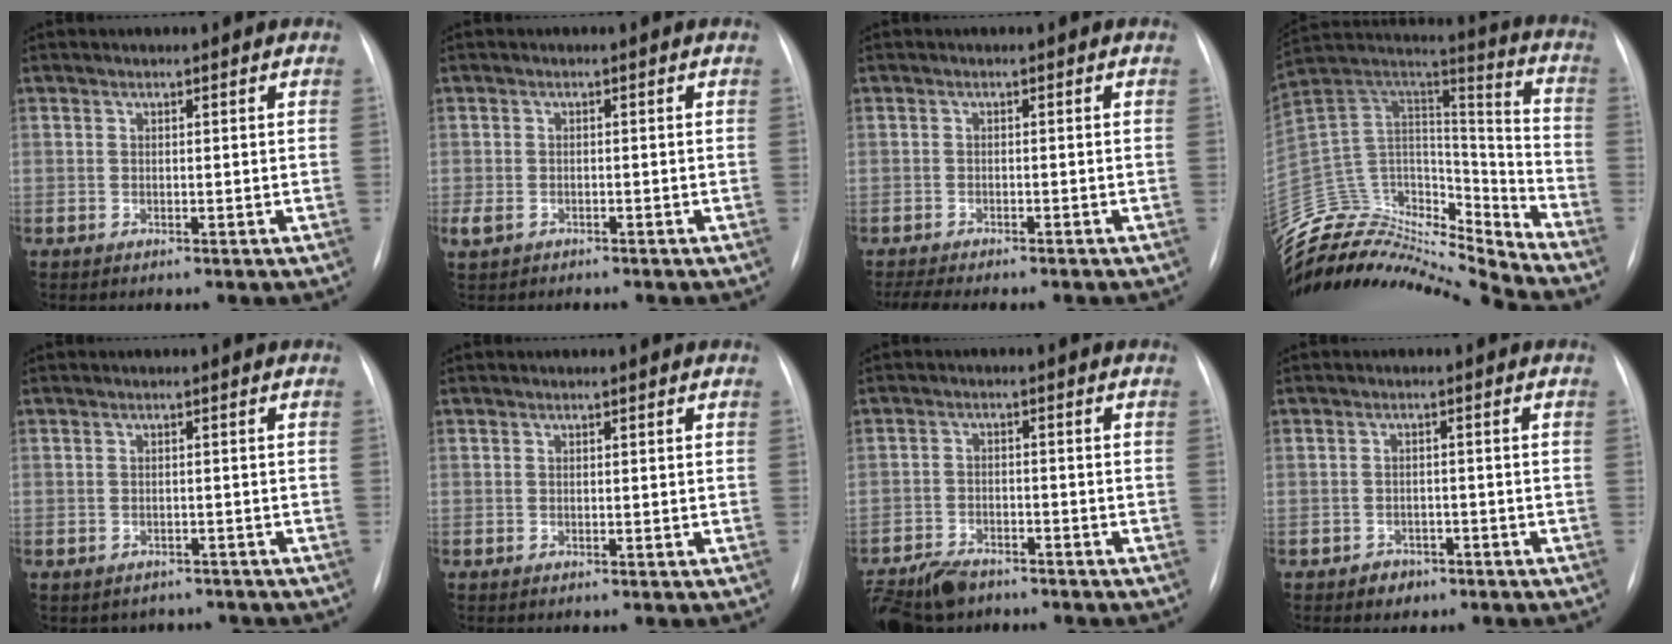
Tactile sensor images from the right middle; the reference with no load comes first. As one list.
[{"total": 2.5, "force": [-1.4, 1.5, 1.3], "torque": [-0.034, -0.004, -0.020]}, {"total": 6.6, "force": [-5.6, 1.0, 3.2], "torque": [-0.046, -0.003, -0.079]}, {"total": 23.5, "force": [-22.8, 3.6, 4.5], "torque": [-0.088, 0.078, -0.377]}, {"total": 4.1, "force": [-3.5, 2.0, -0.2], "torque": [0.005, 0.012, -0.041]}, {"total": 0.0}, {"total": 8.6, "force": [-7.1, 3.6, 3.3], "torque": [-0.061, -0.014, -0.119]}, {"total": 2.5, "force": [-1.6, 1.8, 0.4], "torque": [-0.004, 0.008, -0.018]}]